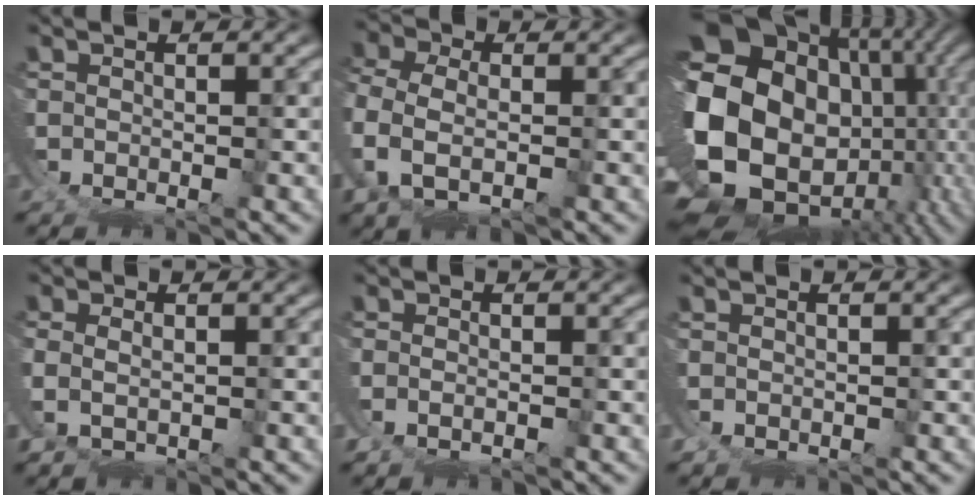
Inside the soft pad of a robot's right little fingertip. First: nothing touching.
{"total": 3.7, "force": [0.7, 2.4, 2.7], "torque": [-0.094, -0.013, 0.015]}
{"total": 27.4, "force": [-3.1, 20.7, 17.7], "torque": [-0.335, -0.059, -0.036]}
{"total": 2.7, "force": [0.6, 2.1, 1.5], "torque": [-0.051, -0.013, 0.018]}
{"total": 0.9, "force": [0.0, 0.4, 0.8], "torque": [-0.021, -0.007, 0.004]}
{"total": 0.6, "force": [0.6, 0.2, -0.2], "torque": [-0.002, -0.001, 0.010]}